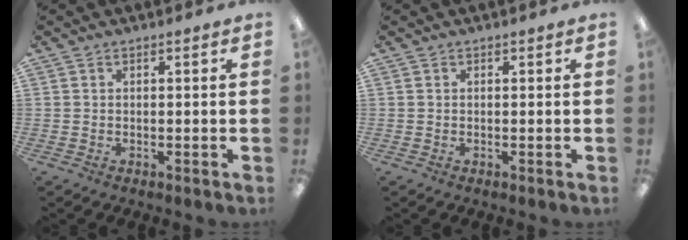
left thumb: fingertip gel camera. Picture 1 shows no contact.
{"total": 0.0}